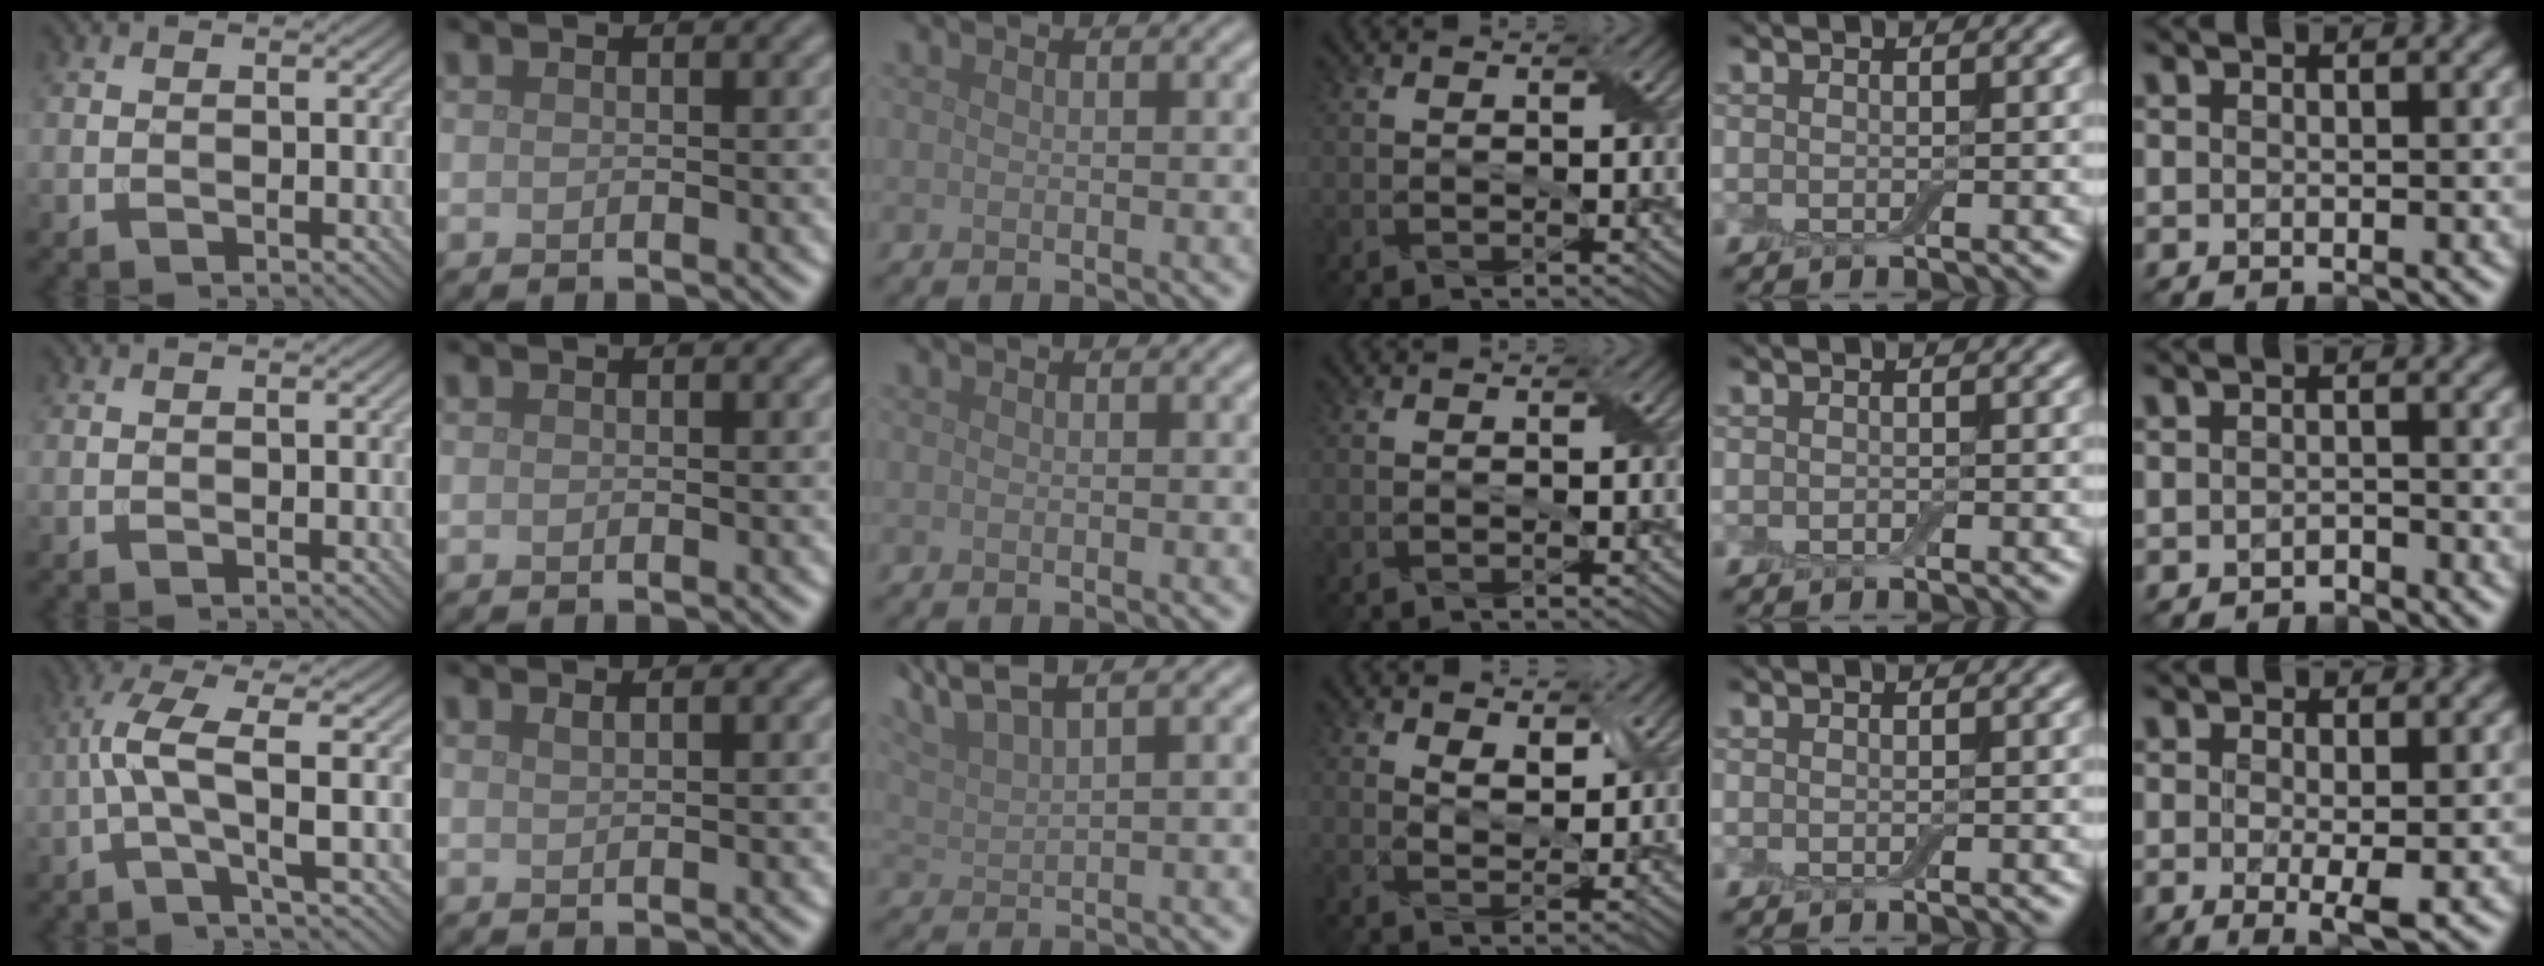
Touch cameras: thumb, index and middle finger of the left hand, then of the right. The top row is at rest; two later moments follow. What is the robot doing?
{"motion": "peel", "object": "aluminum foil"}